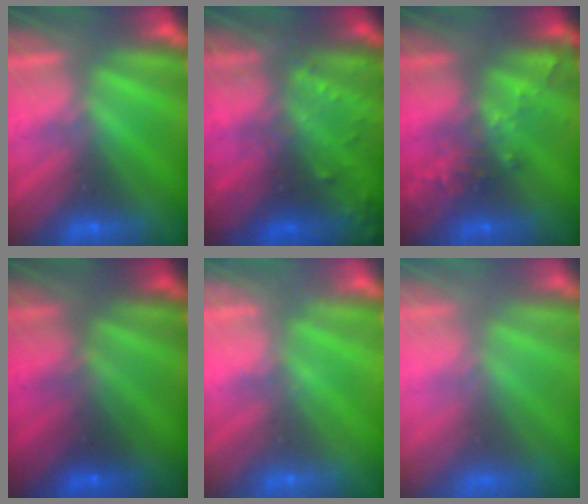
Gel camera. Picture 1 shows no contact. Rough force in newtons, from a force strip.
{"total": 9.4}
{"total": 2.7}
{"total": 2.0}
{"total": 2.4}
{"total": 8.8}